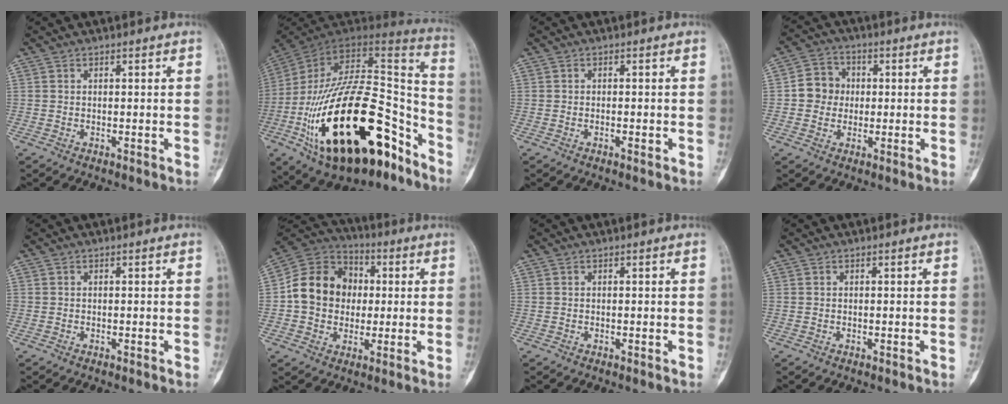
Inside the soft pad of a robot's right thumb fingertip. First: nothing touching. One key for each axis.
{"total": 37.2, "fx": -17.6, "fy": 17.5, "fz": 27.7, "tx": -0.448, "ty": 0.070, "tz": -0.277}
{"total": 1.1, "fx": -0.5, "fy": 0.4, "fz": 0.9, "tx": -0.019, "ty": 0.005, "tz": -0.006}
{"total": 6.4, "fx": 0.0, "fy": 5.9, "fz": 2.5, "tx": -0.015, "ty": 0.012, "tz": -0.010}
{"total": 0.0}
{"total": 14.5, "fx": 0.3, "fy": 12.4, "fz": 7.5, "tx": -0.100, "ty": 0.026, "tz": -0.003}
{"total": 0.0}
{"total": 0.0}